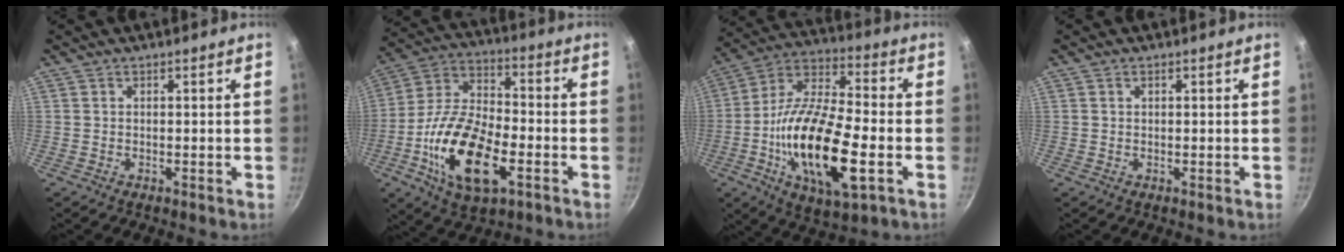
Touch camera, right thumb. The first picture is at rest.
{"total": 20.2, "force": [-6.4, 10.0, 16.3], "torque": [-0.304, 0.026, -0.125]}
{"total": 22.5, "force": [-5.2, 8.6, 20.1], "torque": [-0.375, 0.019, -0.105]}
{"total": 0.5, "force": [0.2, 0.3, 0.3], "torque": [-0.005, 0.002, 0.005]}